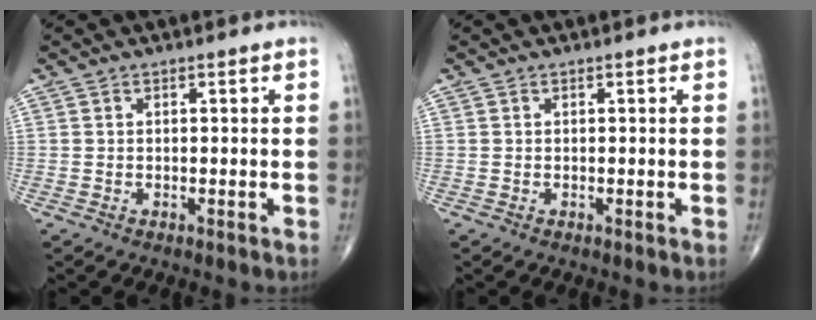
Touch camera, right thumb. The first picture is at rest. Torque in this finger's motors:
{"motor_torque": [0.00, 0.01, -0.05, 0.05, 0.00]}